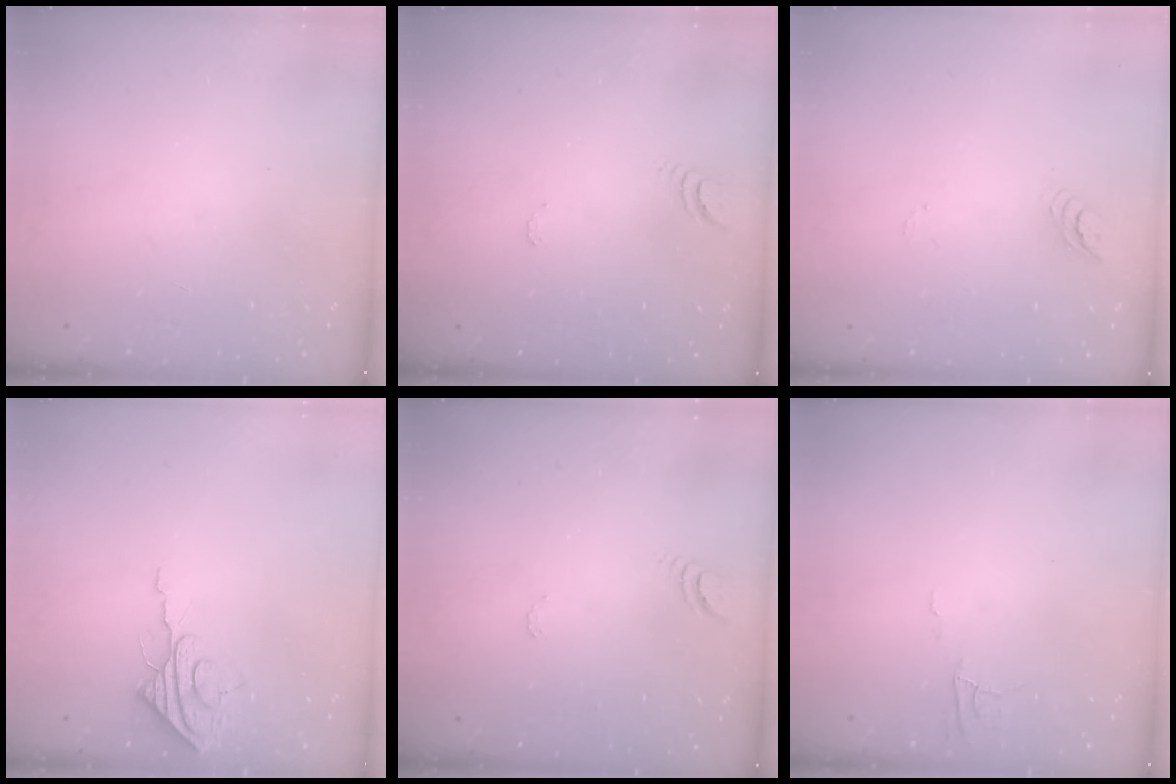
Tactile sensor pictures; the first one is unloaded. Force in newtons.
{"total": 4.4, "press": 4.4, "slide": 0.5}
{"total": 3.4, "press": 3.4, "slide": 0.4}
{"total": 8.7, "press": 8.7, "slide": 0.4}
{"total": 4.4, "press": 4.4, "slide": 0.5}
{"total": 4.3, "press": 4.3, "slide": 0.5}